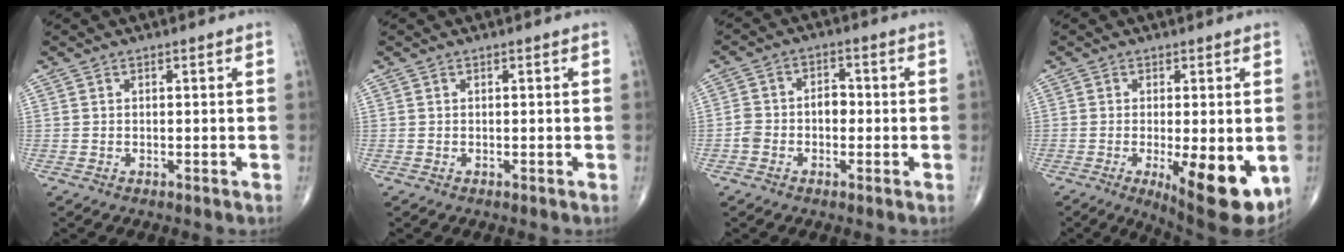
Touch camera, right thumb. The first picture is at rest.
{"total": 0.0}
{"total": 5.1, "force": [-1.2, 3.7, 3.3], "torque": [-0.049, 0.030, -0.026]}
{"total": 14.1, "force": [-3.9, 4.7, 12.7], "torque": [-0.151, -0.020, -0.043]}